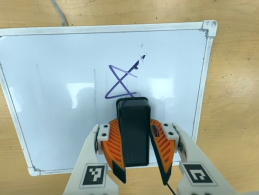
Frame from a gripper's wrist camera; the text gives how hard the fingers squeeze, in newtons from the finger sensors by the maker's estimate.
{"total": 10.0, "left": 10.2, "right": 9.8}